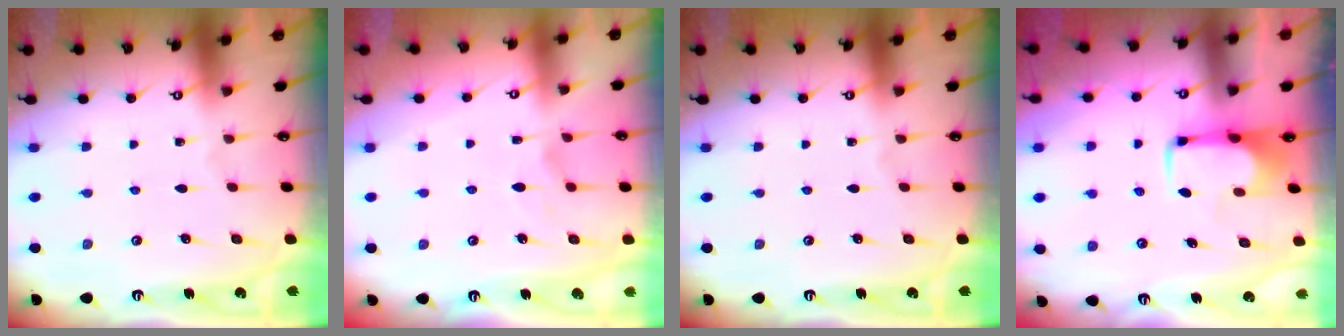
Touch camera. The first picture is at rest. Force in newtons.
{"total": 1.4, "press": 1.0, "slide": 0.9}
{"total": 0.0}
{"total": 1.9, "press": 1.9, "slide": 0.4}